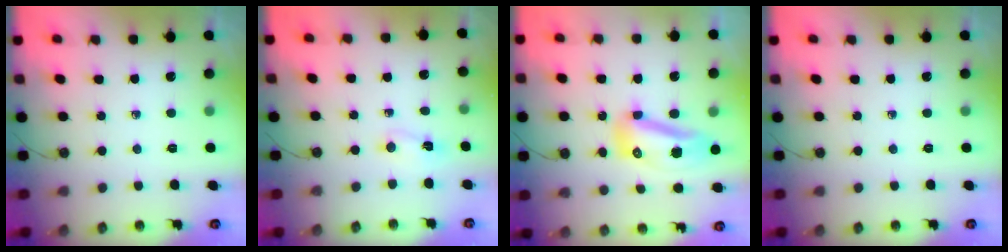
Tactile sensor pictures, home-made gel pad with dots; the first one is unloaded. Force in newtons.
{"total": 15.4, "press": 3.2, "slide": 15.1}
{"total": 10.3, "press": 10.2, "slide": 0.9}
{"total": 0.0}